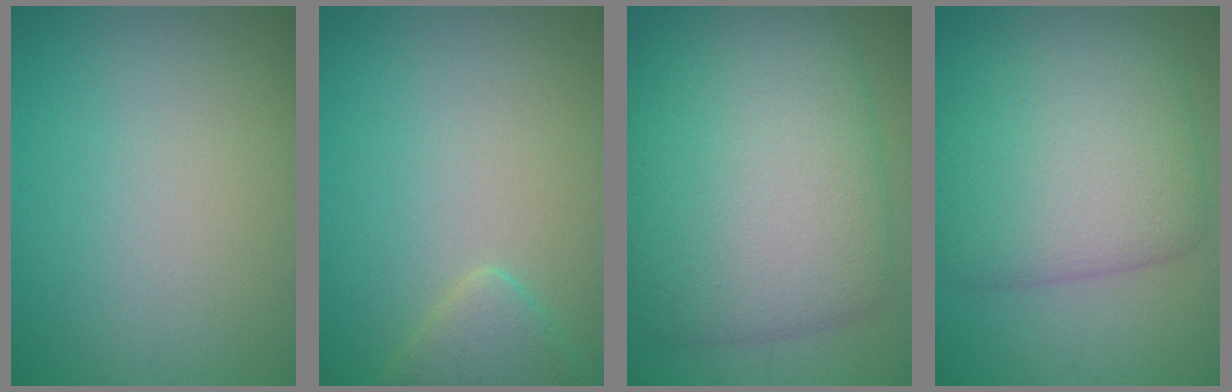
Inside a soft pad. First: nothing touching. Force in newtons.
{"total": 2.6, "press": 2.6, "slide": 0.2}
{"total": 11.6, "press": 11.6, "slide": 0.3}
{"total": 8.5, "press": 8.5, "slide": 0.3}